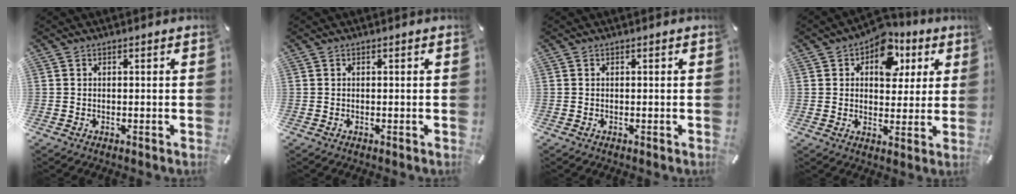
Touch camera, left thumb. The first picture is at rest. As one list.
[{"total": 0.0}, {"total": 0.0}, {"total": 10.9, "force": [4.9, 7.5, 6.1], "torque": [-0.077, -0.018, 0.083]}]